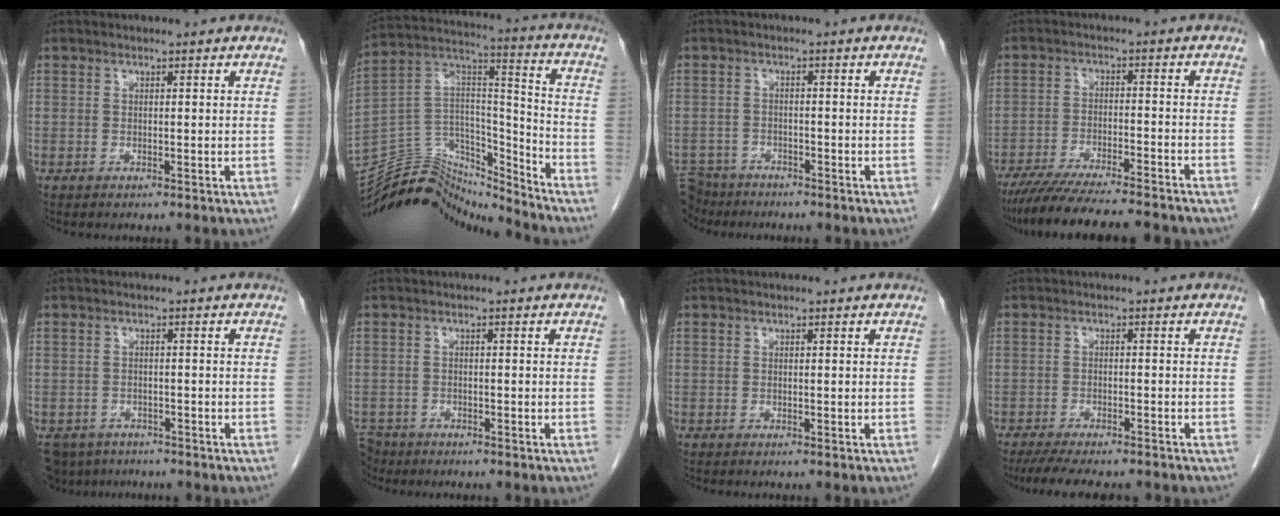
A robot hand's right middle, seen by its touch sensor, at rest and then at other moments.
{"total": 18.0, "force": [-17.5, 3.9, 2.1], "torque": [-0.035, 0.076, -0.295]}
{"total": 6.8, "force": [-6.0, 3.2, 0.5], "torque": [-0.015, 0.002, -0.103]}
{"total": 17.8, "force": [-15.6, 1.5, 8.5], "torque": [-0.133, -0.030, -0.228]}
{"total": 5.7, "force": [-4.7, 3.2, 0.7], "torque": [-0.010, -0.006, -0.072]}
{"total": 4.0, "force": [-3.5, 2.0, 0.3], "torque": [-0.006, -0.007, -0.063]}
{"total": 0.0}
{"total": 10.9, "force": [-9.5, 2.0, 5.0], "torque": [-0.076, -0.014, -0.133]}